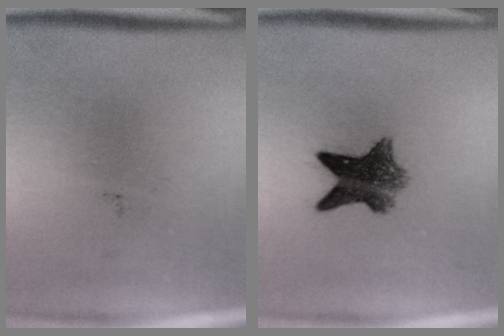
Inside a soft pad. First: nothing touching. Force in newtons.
{"total": 7.6}